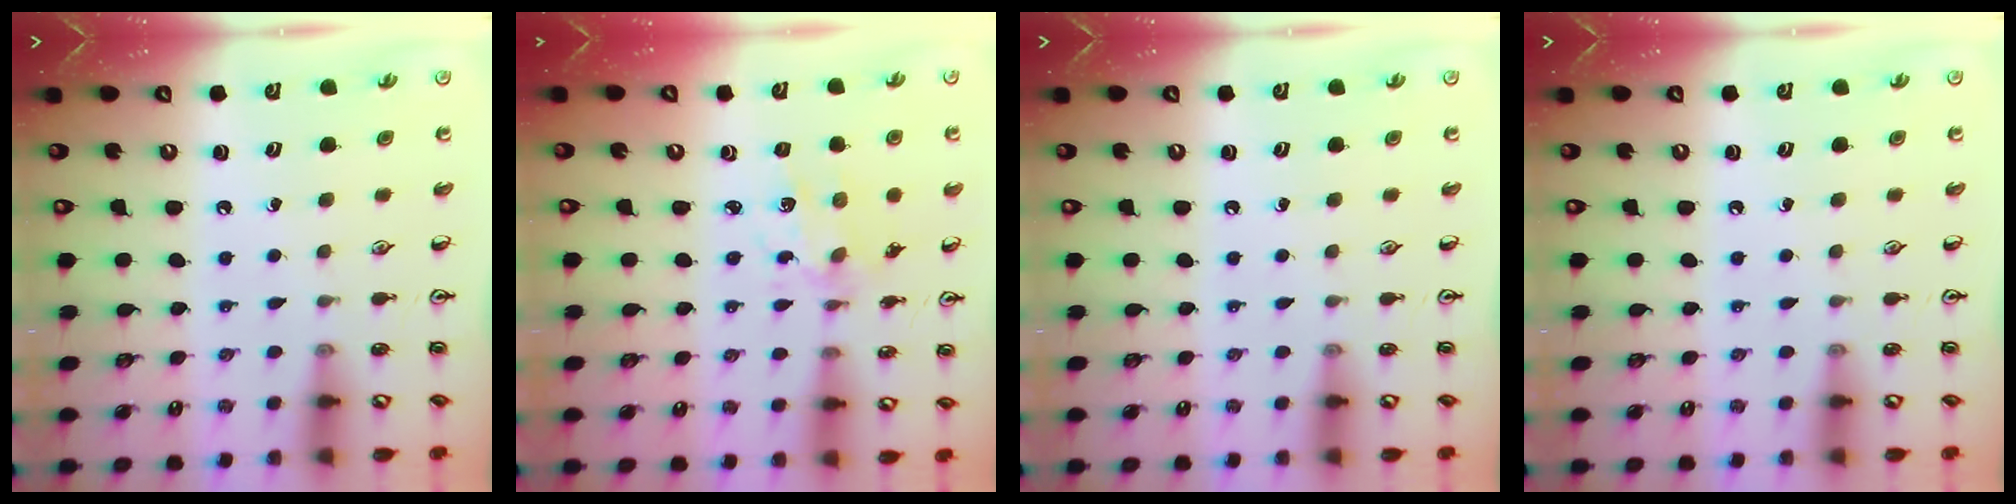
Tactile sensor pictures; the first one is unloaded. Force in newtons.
{"total": 3.0, "press": 2.8, "slide": 0.9}
{"total": 0.0}
{"total": 0.0}